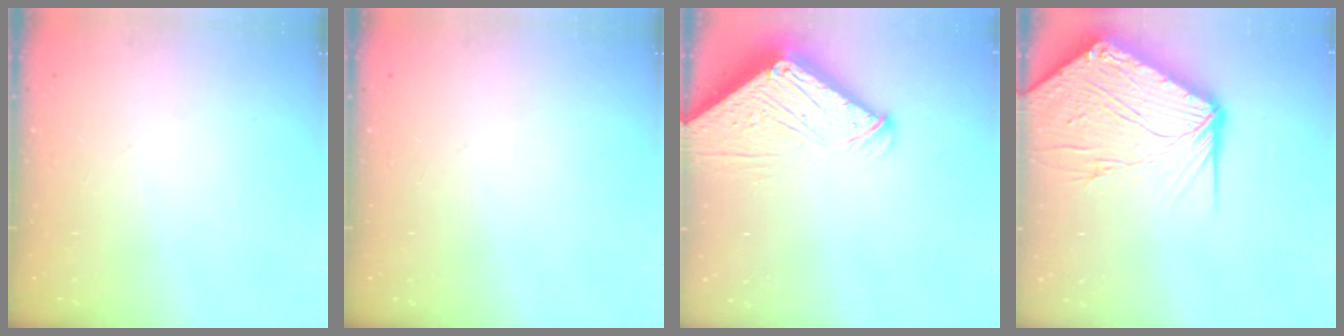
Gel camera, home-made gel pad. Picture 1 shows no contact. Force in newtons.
{"total": 0.0}
{"total": 7.1, "press": 7.1, "slide": 0.8}
{"total": 17.4, "press": 17.2, "slide": 2.1}